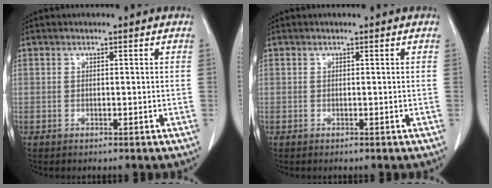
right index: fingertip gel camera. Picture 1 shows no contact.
{"total": 0.0}